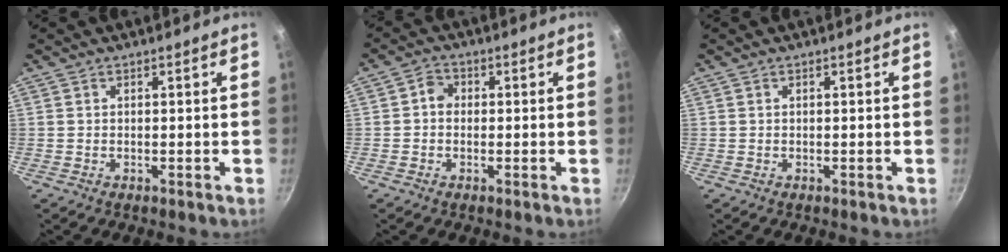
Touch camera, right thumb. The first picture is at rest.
{"total": 2.8, "force": [-0.1, 2.5, 1.4], "torque": [-0.013, 0.010, -0.011]}
{"total": 0.0}